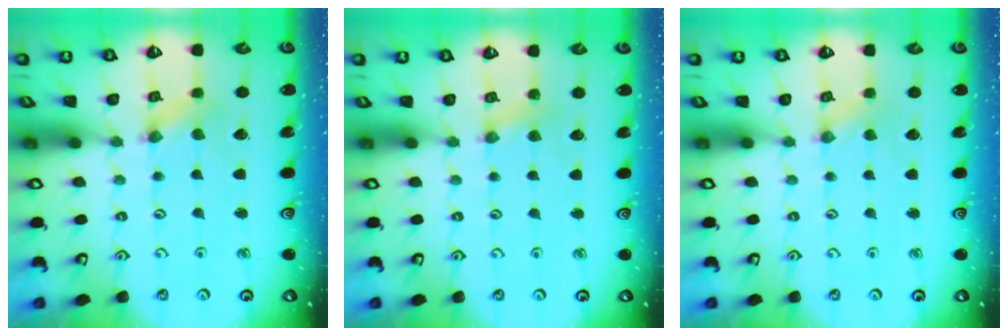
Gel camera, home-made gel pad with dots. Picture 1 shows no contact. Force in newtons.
{"total": 3.4, "press": 3.3, "slide": 0.4}
{"total": 0.7, "press": 0.7, "slide": 0.2}